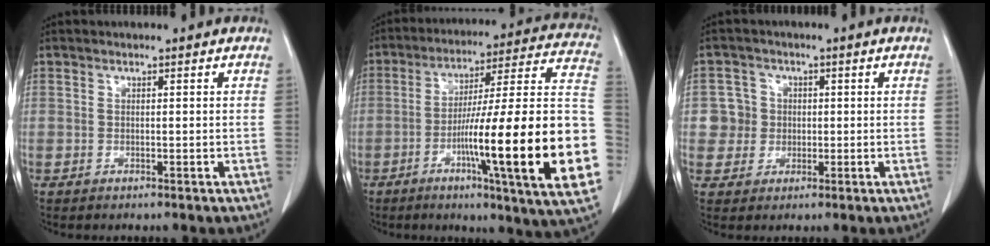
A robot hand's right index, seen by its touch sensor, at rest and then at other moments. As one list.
[{"total": 28.2, "force": [-6.9, 1.0, 27.3], "torque": [-0.322, -0.001, -0.110]}, {"total": 4.1, "force": [0.2, 4.1, 0.0], "torque": [0.010, 0.014, 0.007]}]